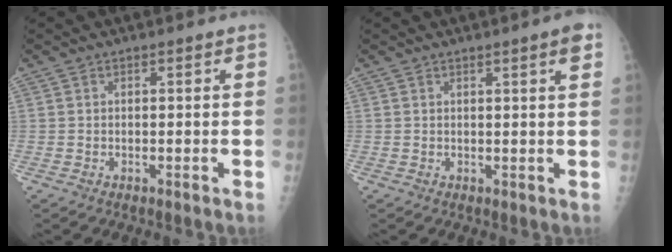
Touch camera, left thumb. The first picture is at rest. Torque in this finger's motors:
{"motor_torque": [-0.15, 0.27, -0.17, -0.05, 0.01]}